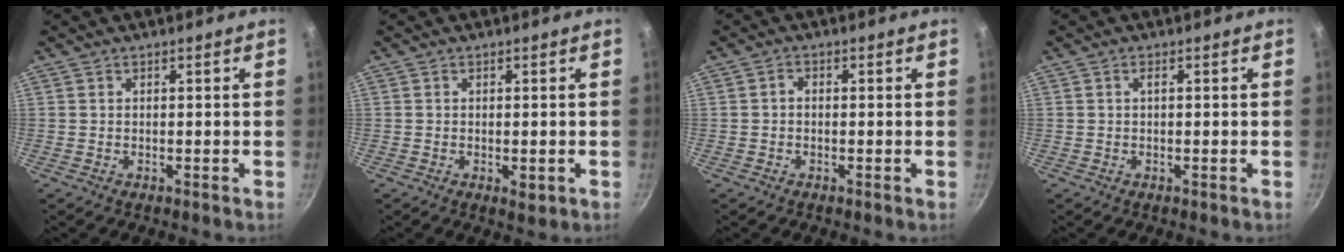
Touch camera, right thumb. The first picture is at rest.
{"total": 2.3, "force": [-0.6, 1.0, 2.0], "torque": [-0.031, -0.006, -0.007]}
{"total": 1.3, "force": [-0.3, 1.0, 0.8], "torque": [-0.016, 0.008, -0.007]}
{"total": 0.9, "force": [0.1, 0.2, 0.9], "torque": [-0.021, 0.004, -0.001]}